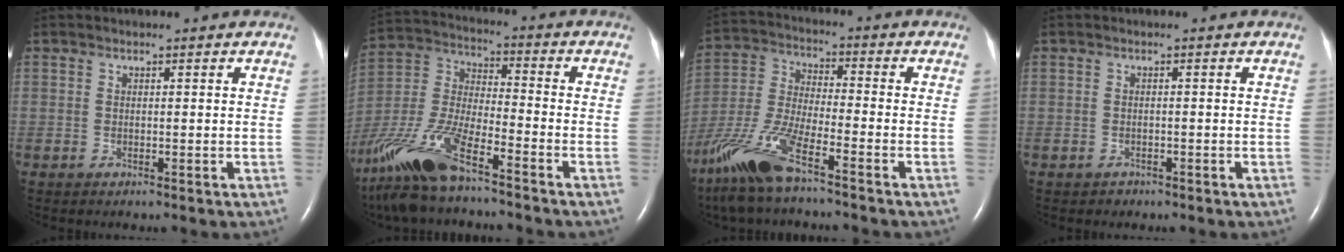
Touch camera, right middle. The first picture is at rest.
{"total": 16.7, "force": [-12.1, 3.6, 11.0], "torque": [-0.263, -0.027, -0.231]}
{"total": 13.2, "force": [-9.0, 2.1, 9.3], "torque": [-0.213, -0.023, -0.175]}
{"total": 1.0, "force": [-0.7, 0.7, -0.1], "torque": [-0.005, 0.002, -0.011]}